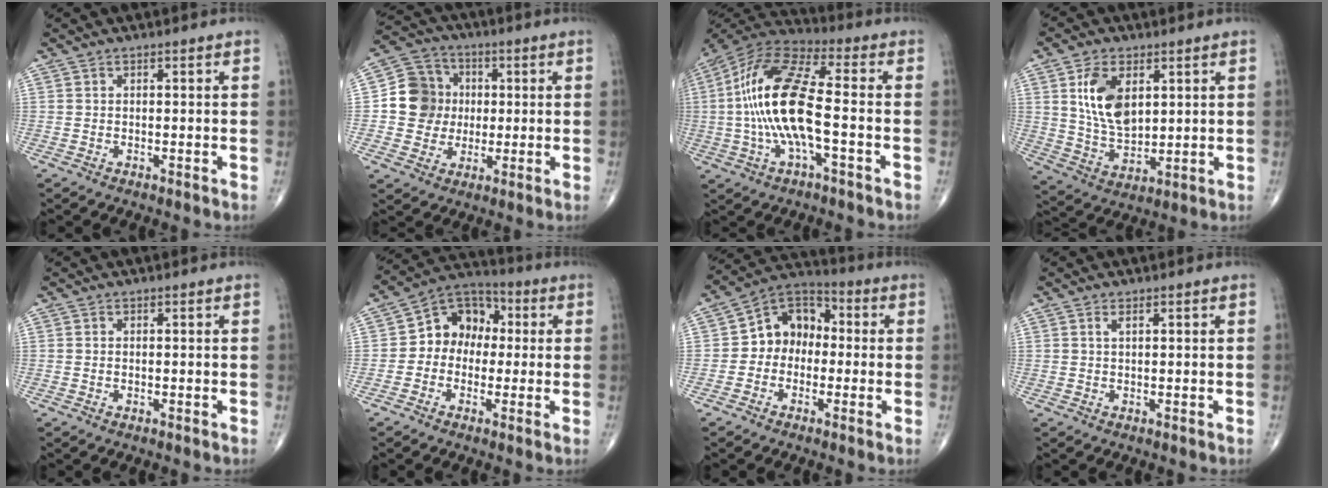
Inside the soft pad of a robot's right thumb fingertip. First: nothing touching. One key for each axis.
{"total": 10.8, "fx": 0.4, "fy": 10.0, "fz": 3.9, "tx": -0.033, "ty": 0.016, "tz": 0.002}
{"total": 18.1, "fx": -1.6, "fy": 5.9, "fz": 17.0, "tx": -0.358, "ty": 0.036, "tz": -0.034}
{"total": 11.4, "fx": 3.4, "fy": 6.6, "fz": 8.6, "tx": -0.146, "ty": -0.018, "tz": 0.073}
{"total": 0.0}
{"total": 10.2, "fx": 0.2, "fy": 8.3, "fz": 5.9, "tx": -0.052, "ty": 0.034, "tz": -0.015}
{"total": 9.9, "fx": -0.8, "fy": 8.0, "fz": 5.8, "tx": -0.056, "ty": 0.038, "tz": -0.034}
{"total": 0.8, "fx": 0.4, "fy": 0.2, "fz": 0.7, "tx": -0.015, "ty": 0.003, "tz": 0.009}